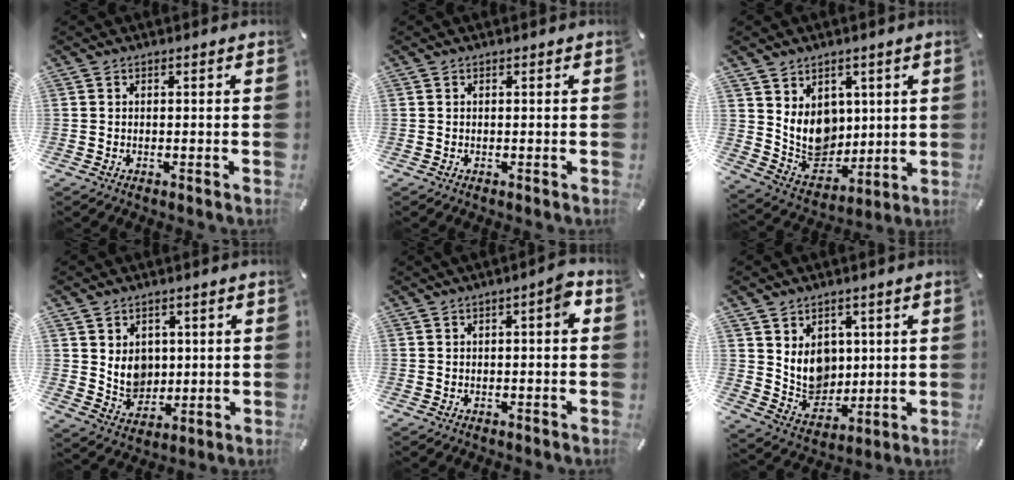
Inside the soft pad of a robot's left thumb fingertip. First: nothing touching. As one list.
[{"total": 0.0}, {"total": 11.8, "force": [3.7, 10.0, 5.0], "torque": [-0.091, -0.035, 0.084]}, {"total": 7.6, "force": [2.9, 6.7, 2.1], "torque": [-0.024, -0.023, 0.057]}, {"total": 3.6, "force": [0.6, 0.9, 3.5], "torque": [-0.058, 0.008, 0.005]}, {"total": 10.2, "force": [4.0, 8.6, 3.7], "torque": [-0.070, -0.029, 0.084]}]